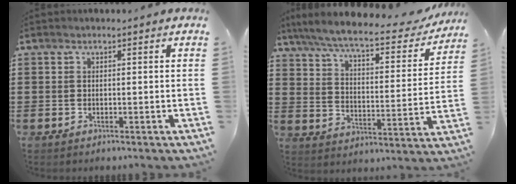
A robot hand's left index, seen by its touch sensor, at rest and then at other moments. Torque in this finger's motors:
{"motor_torque": [1.26, -0.88, 1.05, 0.21]}